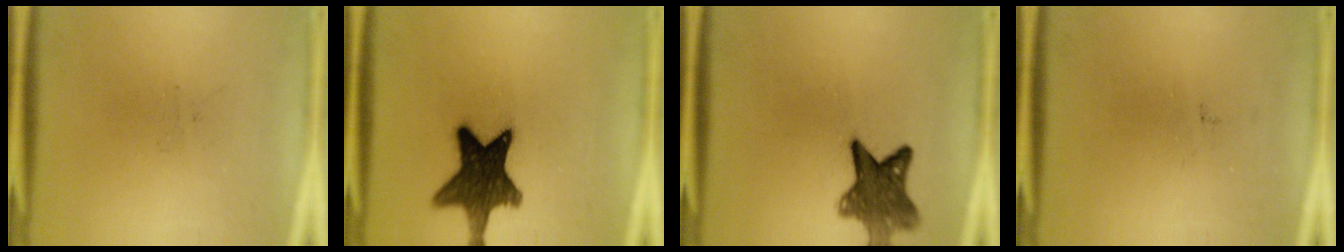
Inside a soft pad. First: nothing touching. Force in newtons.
{"total": 14.3}
{"total": 8.1}
{"total": 0.0}